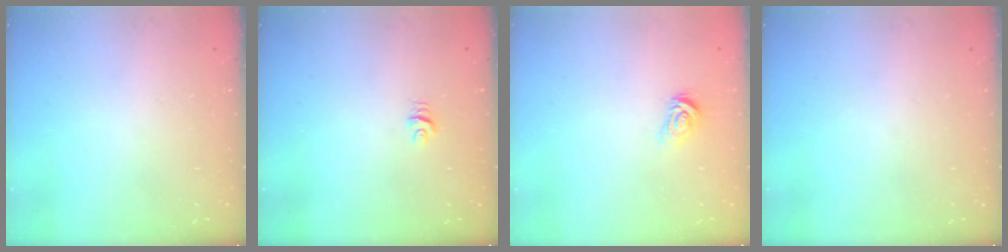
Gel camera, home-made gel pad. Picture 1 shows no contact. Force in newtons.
{"total": 4.5, "press": 4.5, "slide": 0.5}
{"total": 3.8, "press": 3.8, "slide": 0.5}
{"total": 0.0}